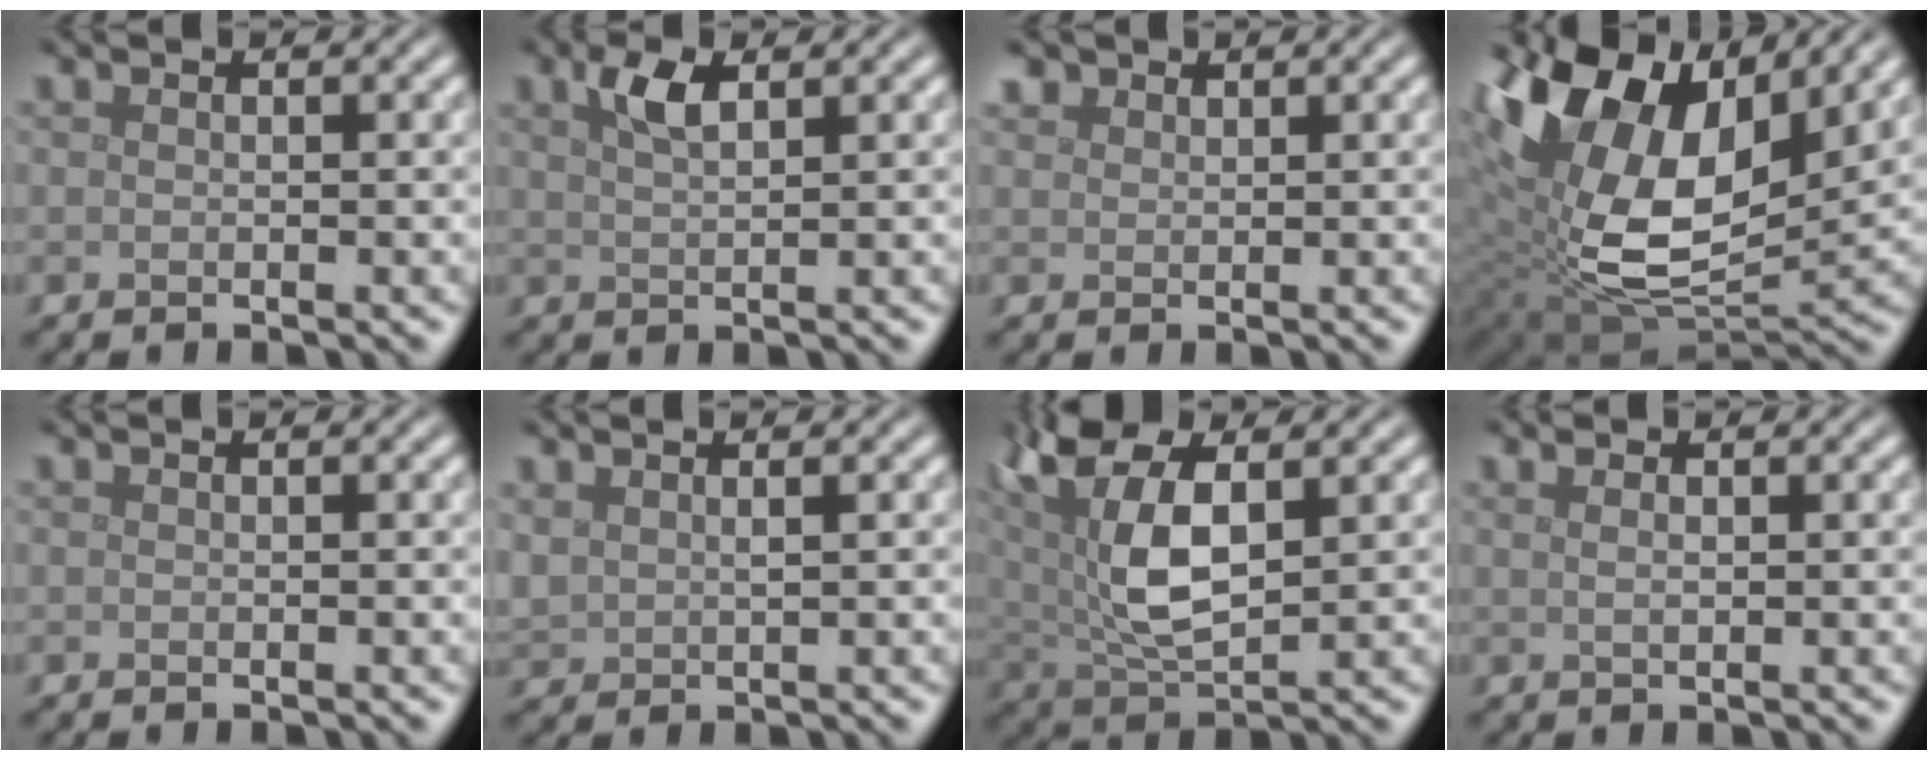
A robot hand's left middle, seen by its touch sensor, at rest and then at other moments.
{"total": 2.5, "force": [1.4, 0.8, 1.9], "torque": [-0.039, 0.004, 0.027]}
{"total": 1.3, "force": [1.1, 0.7, 0.1], "torque": [-0.003, 0.005, 0.022]}
{"total": 16.2, "force": [6.0, 9.2, 11.9], "torque": [-0.250, 0.012, 0.115]}
{"total": 0.0}
{"total": 1.2, "force": [0.9, 0.5, 0.5], "torque": [-0.019, -0.002, 0.023]}
{"total": 9.7, "force": [2.5, 4.7, 8.1], "torque": [-0.173, 0.014, 0.043]}
{"total": 1.3, "force": [0.8, 0.5, 1.0], "torque": [-0.011, -0.004, 0.012]}